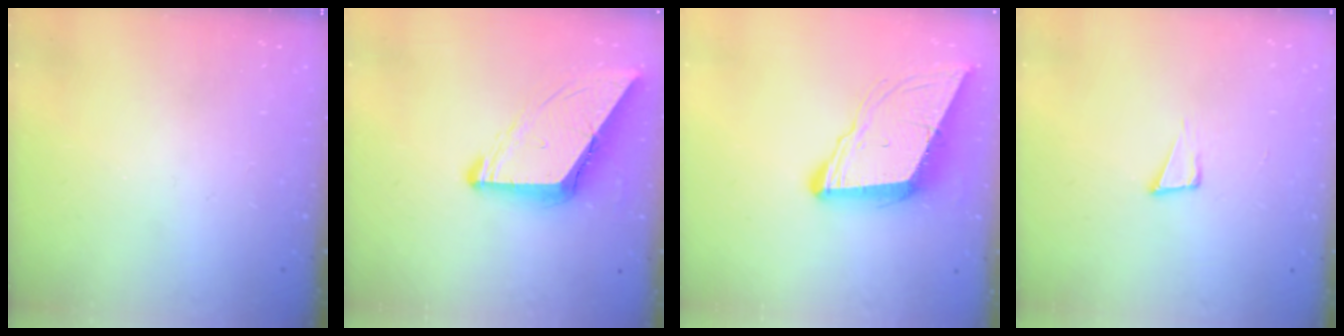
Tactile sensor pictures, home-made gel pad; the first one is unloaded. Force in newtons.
{"total": 10.1, "press": 10.0, "slide": 1.1}
{"total": 10.5, "press": 9.9, "slide": 3.6}
{"total": 3.9, "press": 2.6, "slide": 2.9}